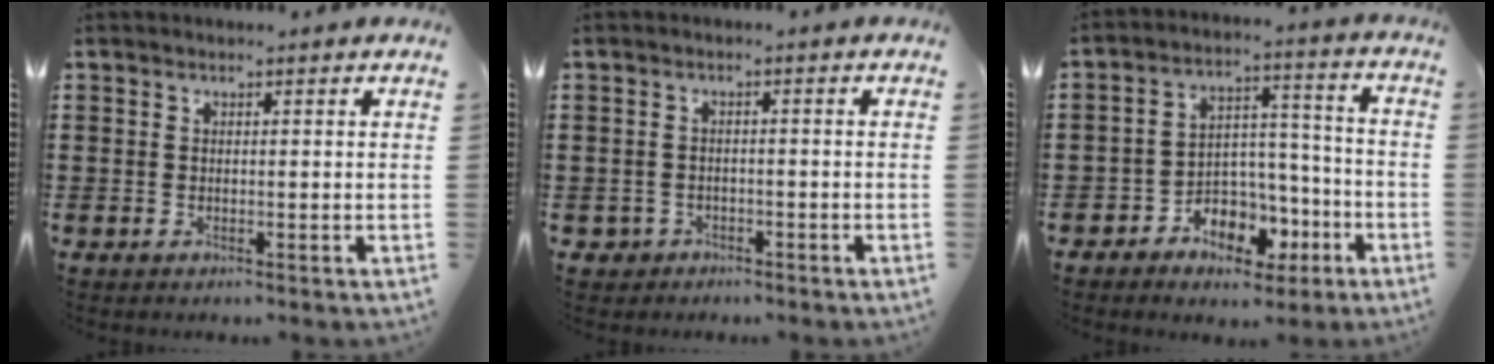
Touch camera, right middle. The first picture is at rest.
{"total": 1.9, "force": [-1.5, 1.1, 0.0], "torque": [-0.007, 0.000, -0.035]}
{"total": 6.7, "force": [-3.8, 4.6, 2.9], "torque": [-0.052, 0.022, -0.067]}